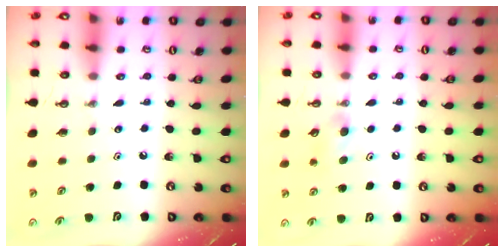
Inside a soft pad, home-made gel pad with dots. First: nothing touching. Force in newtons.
{"total": 5.3, "press": 5.1, "slide": 1.4}